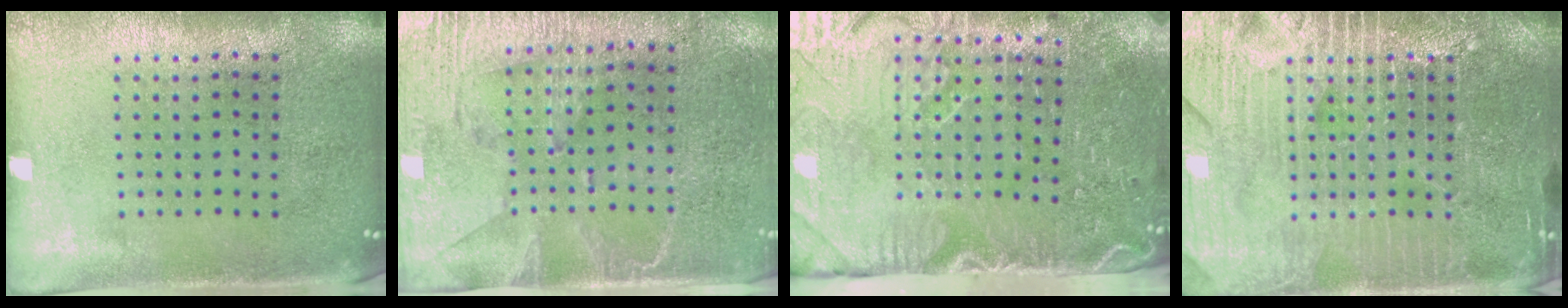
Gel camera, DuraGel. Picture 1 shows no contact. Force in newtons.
{"total": 3.0, "press": 2.7, "slide": 1.3}
{"total": 5.3, "press": 4.4, "slide": 2.9}
{"total": 7.1, "press": 7.0, "slide": 0.9}